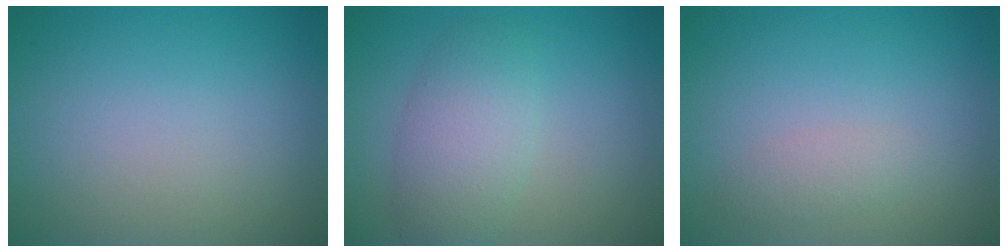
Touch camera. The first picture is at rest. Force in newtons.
{"total": 4.0, "press": 4.0, "slide": 0.1}
{"total": 1.2, "press": 1.2, "slide": 0.0}